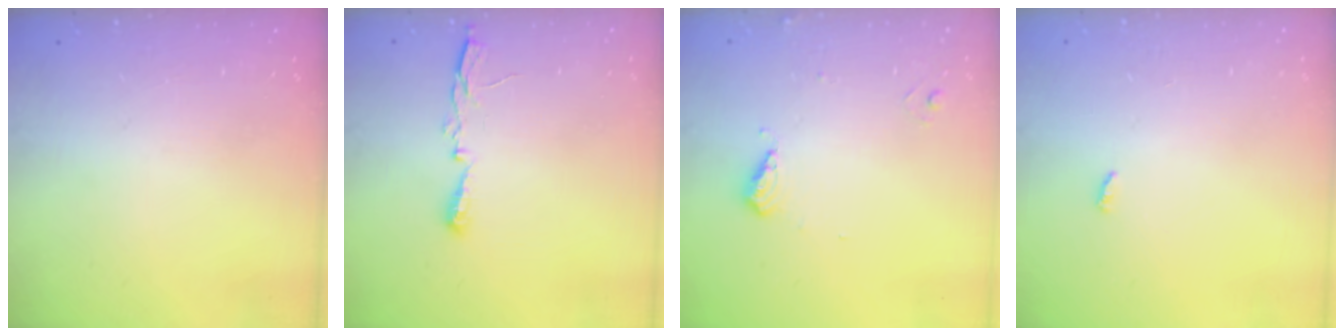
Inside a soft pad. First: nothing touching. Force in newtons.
{"total": 5.2, "press": 5.1, "slide": 0.8}
{"total": 5.0, "press": 4.9, "slide": 0.6}
{"total": 2.3, "press": 2.3, "slide": 0.2}